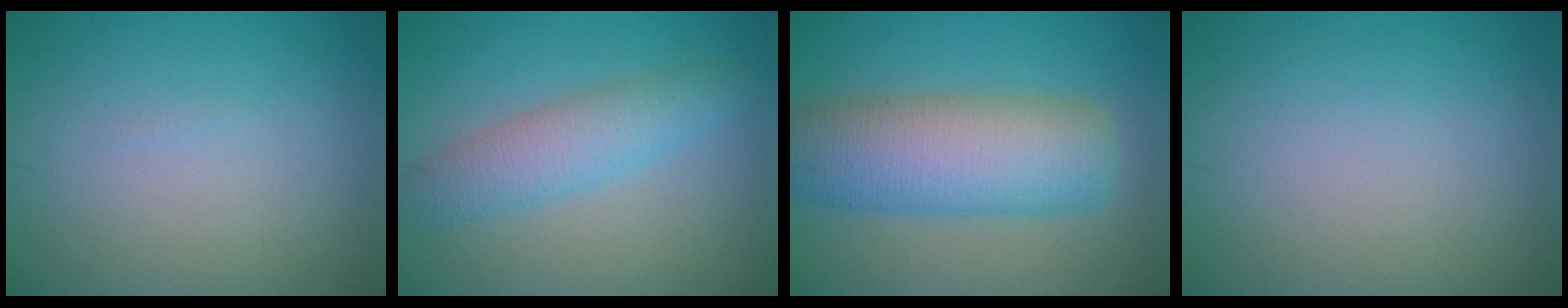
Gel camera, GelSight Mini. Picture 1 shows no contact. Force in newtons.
{"total": 4.2, "press": 4.2, "slide": 0.1}
{"total": 9.3, "press": 9.3, "slide": 0.6}
{"total": 0.0}